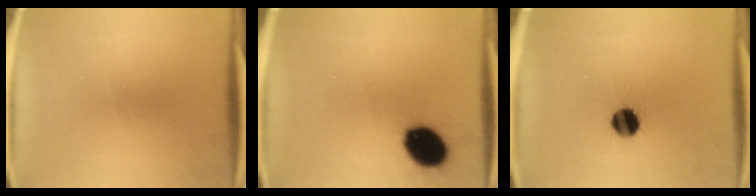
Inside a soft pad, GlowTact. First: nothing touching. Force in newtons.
{"total": 11.9}
{"total": 6.9}